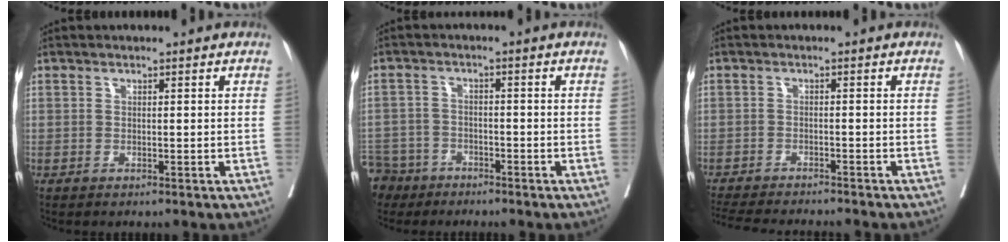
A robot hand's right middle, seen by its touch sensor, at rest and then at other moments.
{"total": 10.2, "force": [-7.3, 6.7, 2.2], "torque": [-0.079, -0.003, -0.129]}
{"total": 13.6, "force": [-12.3, 1.6, 5.7], "torque": [-0.102, -0.026, -0.170]}